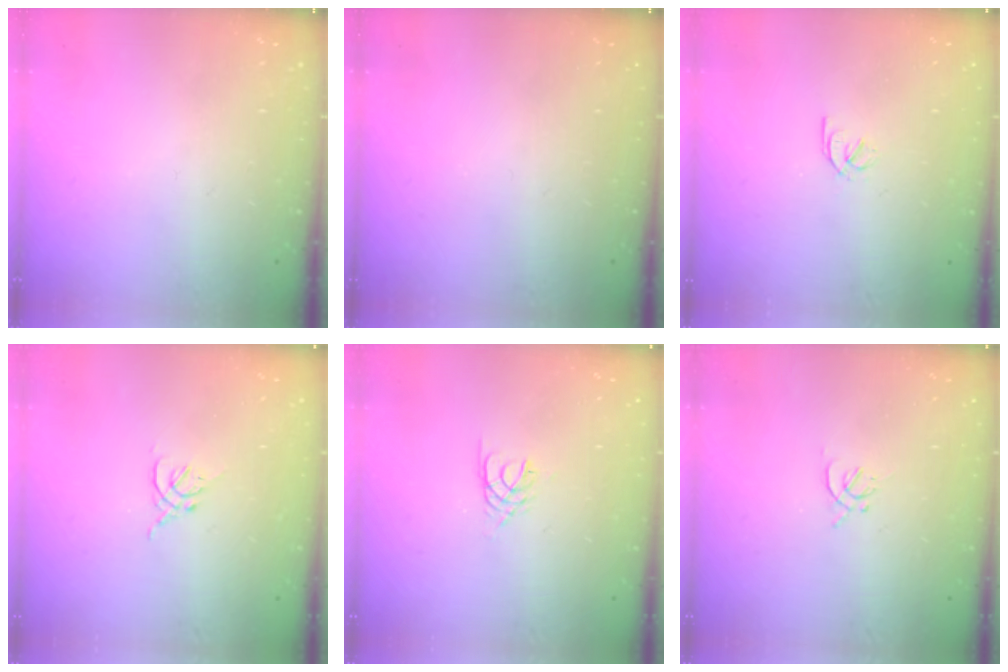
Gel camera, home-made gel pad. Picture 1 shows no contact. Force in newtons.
{"total": 0.0}
{"total": 2.0, "press": 2.0, "slide": 0.3}
{"total": 1.6, "press": 1.5, "slide": 0.6}
{"total": 3.5, "press": 3.5, "slide": 0.5}
{"total": 1.7, "press": 1.7, "slide": 0.5}